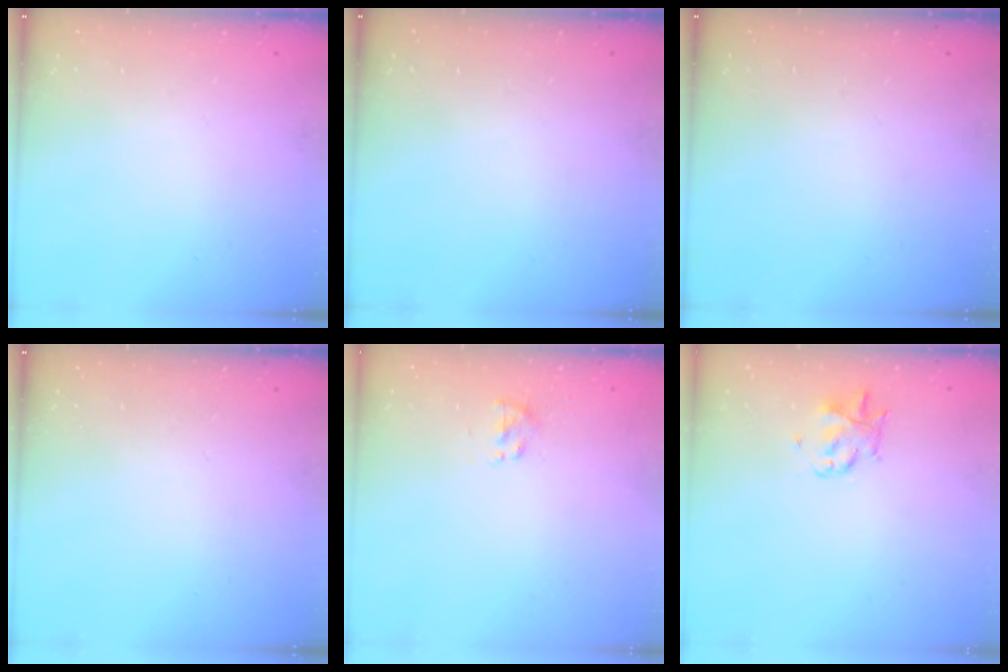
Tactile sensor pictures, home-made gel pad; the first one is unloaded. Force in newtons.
{"total": 0.0}
{"total": 0.0}
{"total": 0.0}
{"total": 1.4, "press": 1.2, "slide": 0.6}
{"total": 3.0, "press": 2.9, "slide": 0.4}